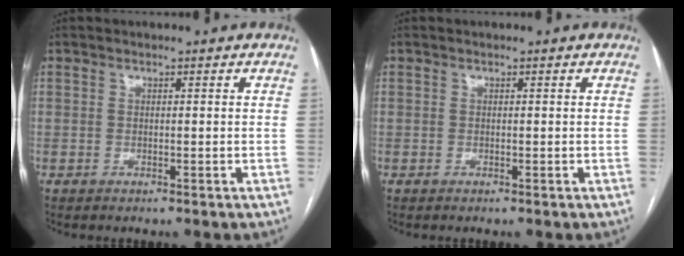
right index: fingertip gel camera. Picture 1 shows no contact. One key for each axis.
{"total": 0.0}